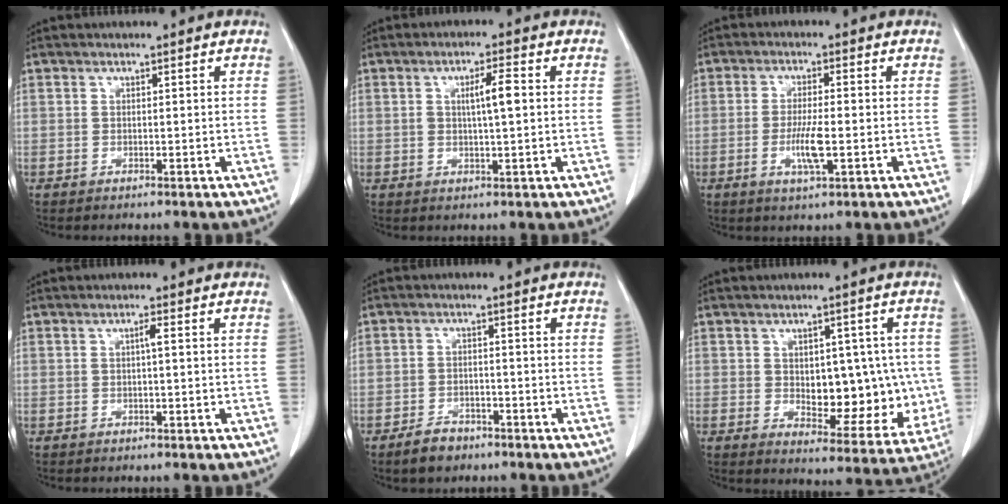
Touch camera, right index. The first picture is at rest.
{"total": 4.3, "force": [0.6, 0.5, 4.2], "torque": [-0.073, 0.002, 0.010]}
{"total": 5.3, "force": [-1.3, 0.6, 5.1], "torque": [-0.101, -0.009, -0.023]}
{"total": 1.1, "force": [0.1, 0.0, 1.1], "torque": [-0.020, 0.003, 0.001]}
{"total": 3.8, "force": [-2.8, 2.2, 1.3], "torque": [-0.025, 0.005, -0.043]}
{"total": 12.2, "force": [0.1, 6.7, 10.2], "torque": [-0.121, 0.007, 0.024]}